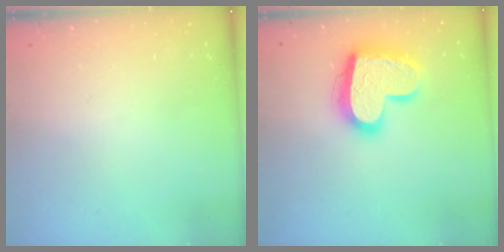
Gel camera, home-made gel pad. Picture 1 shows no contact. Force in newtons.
{"total": 18.2, "press": 18.2, "slide": 1.6}